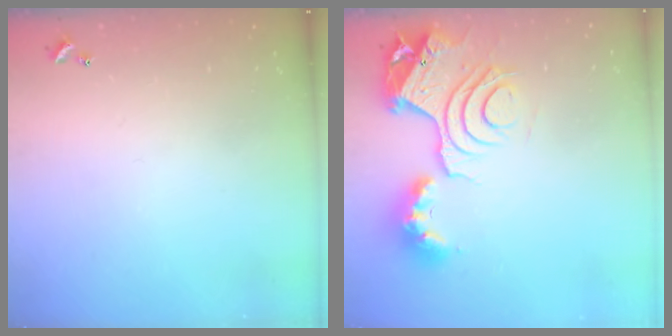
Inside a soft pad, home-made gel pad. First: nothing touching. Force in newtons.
{"total": 14.1, "press": 14.0, "slide": 1.8}